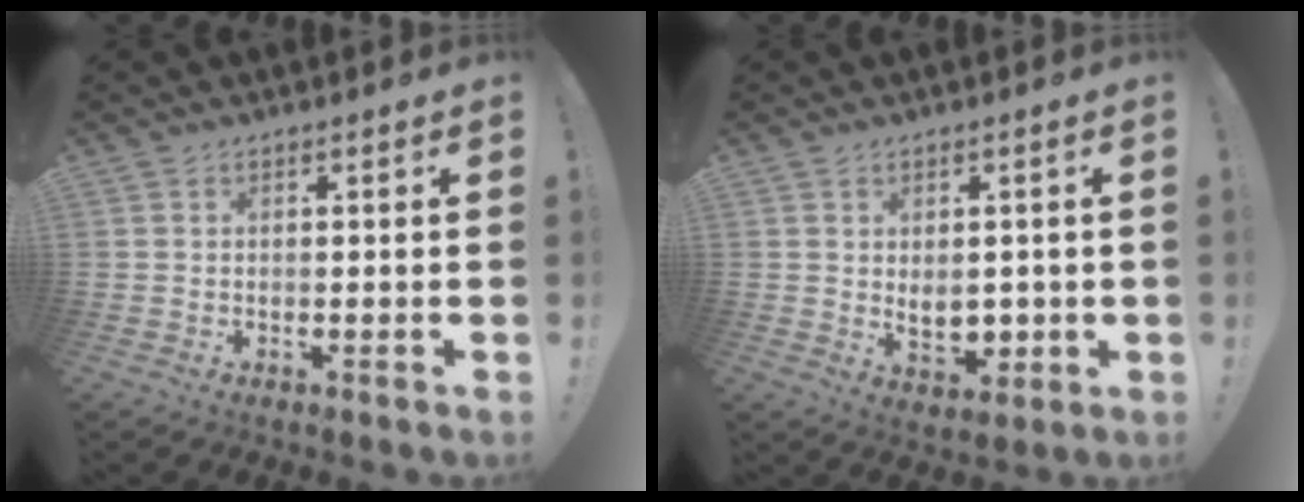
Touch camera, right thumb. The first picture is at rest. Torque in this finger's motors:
{"motor_torque": [-0.25, 0.25, 0.31, 0.40, -0.01]}